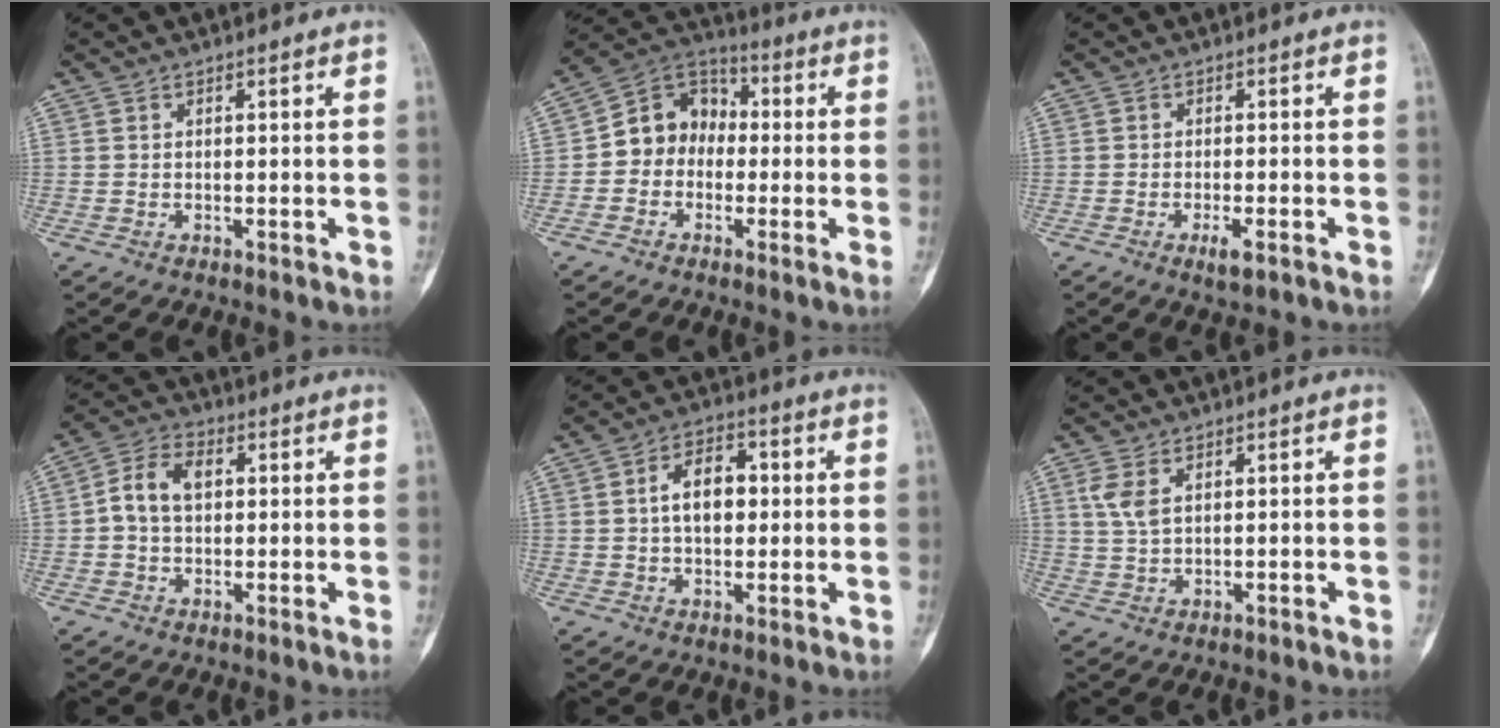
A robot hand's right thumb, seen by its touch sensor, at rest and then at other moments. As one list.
[{"total": 9.9, "force": [-0.9, 8.3, 5.3], "torque": [-0.060, 0.038, -0.036]}, {"total": 2.7, "force": [-1.3, 0.6, 2.2], "torque": [-0.042, -0.003, -0.024]}, {"total": 6.9, "force": [0.7, 4.6, 5.1], "torque": [-0.096, 0.021, 0.006]}, {"total": 8.4, "force": [0.7, 5.3, 6.5], "torque": [-0.086, 0.017, 0.005]}, {"total": 3.5, "force": [1.2, 1.7, 2.8], "torque": [-0.065, 0.002, 0.028]}]